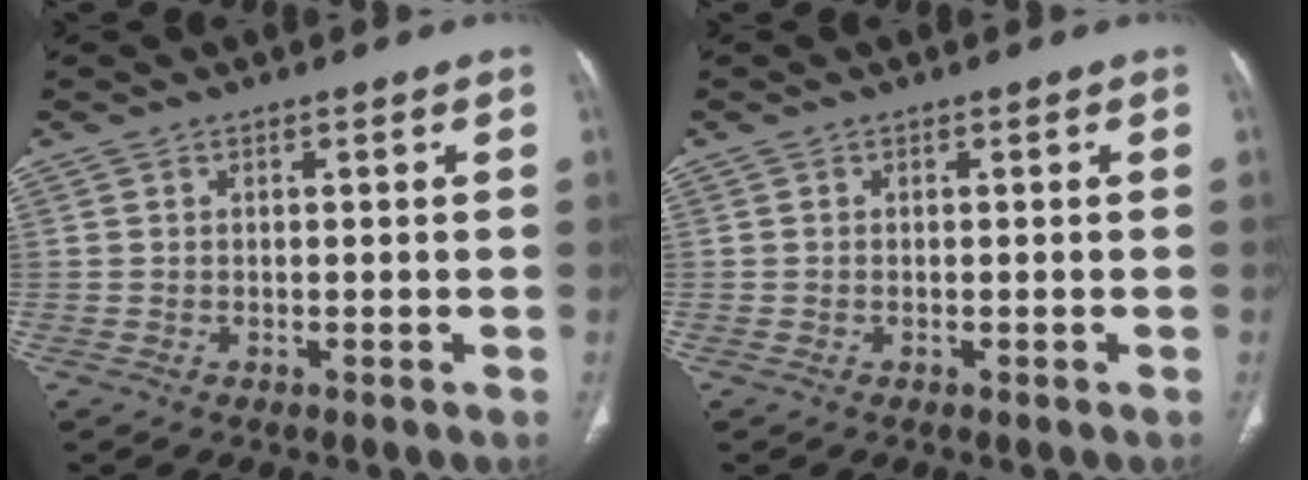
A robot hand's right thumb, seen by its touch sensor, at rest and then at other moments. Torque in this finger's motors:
{"motor_torque": [-0.09, 0.00, -0.01, -0.04, 0.00]}